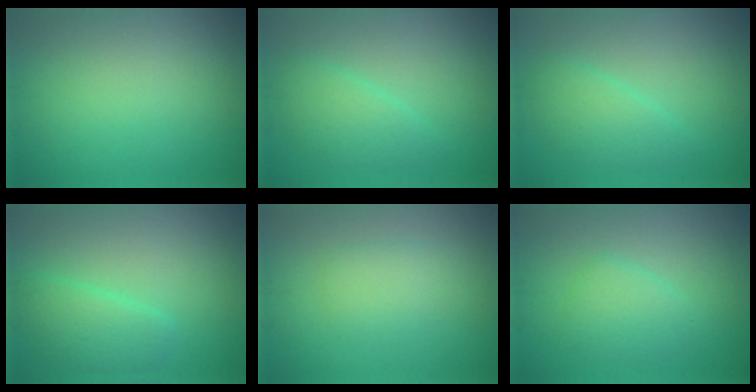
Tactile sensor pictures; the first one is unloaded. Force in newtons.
{"total": 2.5, "press": 2.5, "slide": 0.2}
{"total": 2.5, "press": 2.5, "slide": 0.2}
{"total": 2.7, "press": 2.7, "slide": 0.1}
{"total": 1.9, "press": 1.9, "slide": 0.0}
{"total": 2.3, "press": 2.3, "slide": 0.1}